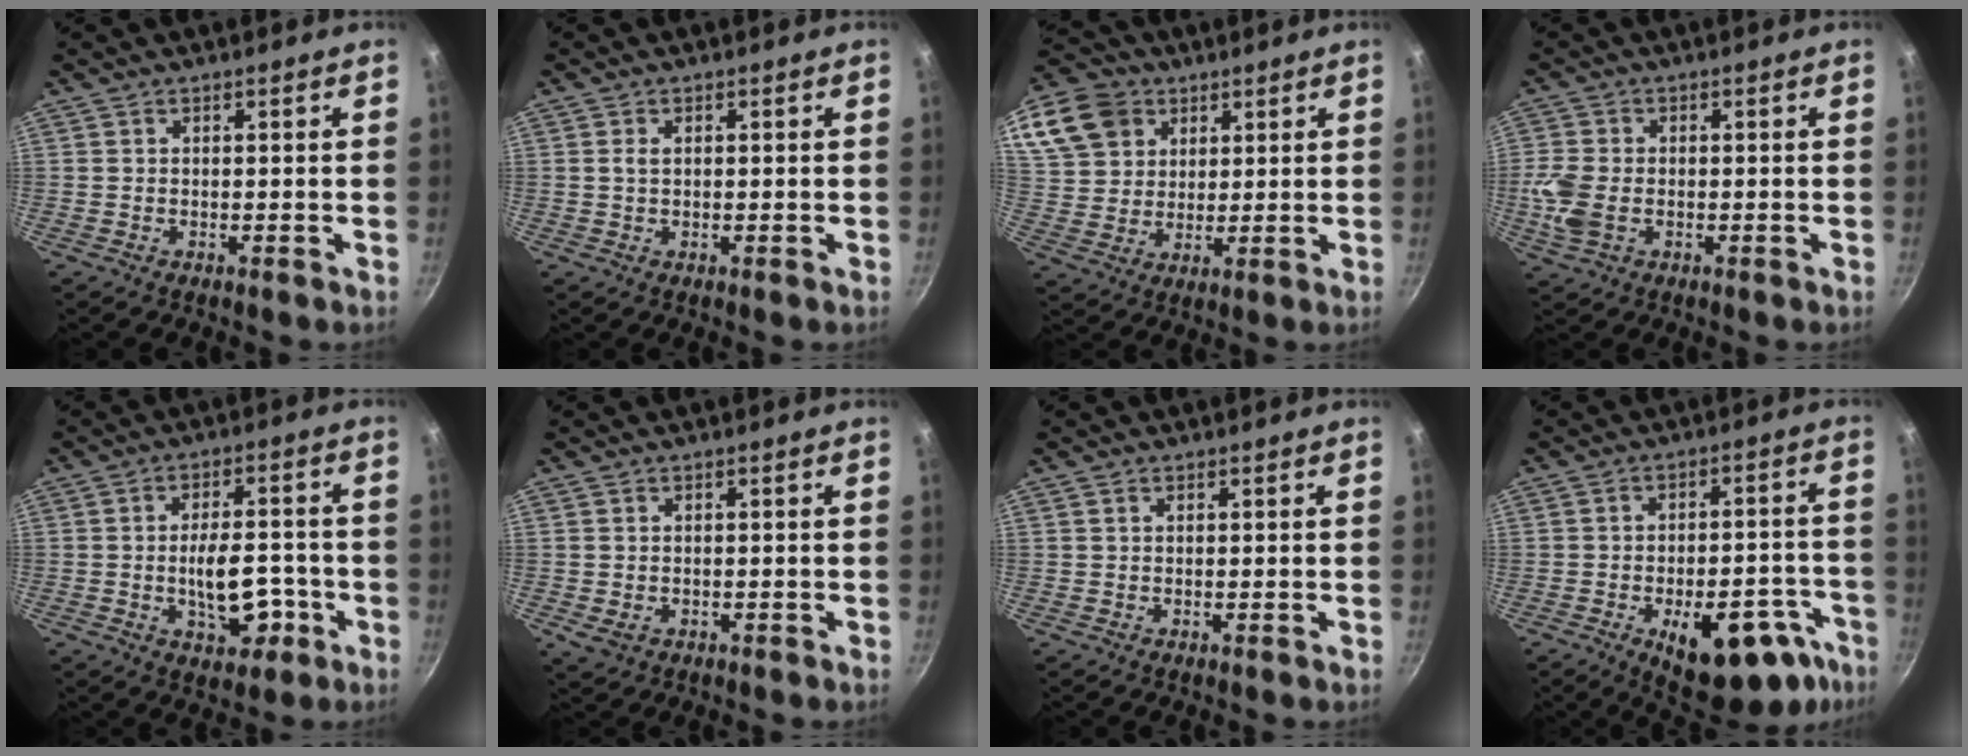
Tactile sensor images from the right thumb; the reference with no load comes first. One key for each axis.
{"total": 1.2, "fx": 0.2, "fy": 0.8, "fz": 0.9, "tx": -0.017, "ty": 0.003, "tz": 0.002}
{"total": 19.2, "fx": 9.3, "fy": 14.7, "fz": 8.1, "tx": -0.185, "ty": 0.015, "tz": 0.178}
{"total": 6.7, "fx": -1.4, "fy": 4.5, "fz": 4.7, "tx": -0.107, "ty": 0.002, "tz": -0.032}
{"total": 10.0, "fx": -2.6, "fy": 5.5, "fz": 7.9, "tx": -0.090, "ty": 0.016, "tz": -0.032}
{"total": 2.1, "fx": -0.2, "fy": 1.7, "fz": 1.3, "tx": -0.022, "ty": -0.004, "tz": 0.001}
{"total": 0.6, "fx": 0.4, "fy": 0.3, "fz": 0.3, "tx": -0.004, "ty": 0.002, "tz": 0.006}
{"total": 19.6, "fx": -9.6, "fy": 9.6, "fz": 14.0, "tx": -0.120, "ty": 0.037, "tz": -0.118}